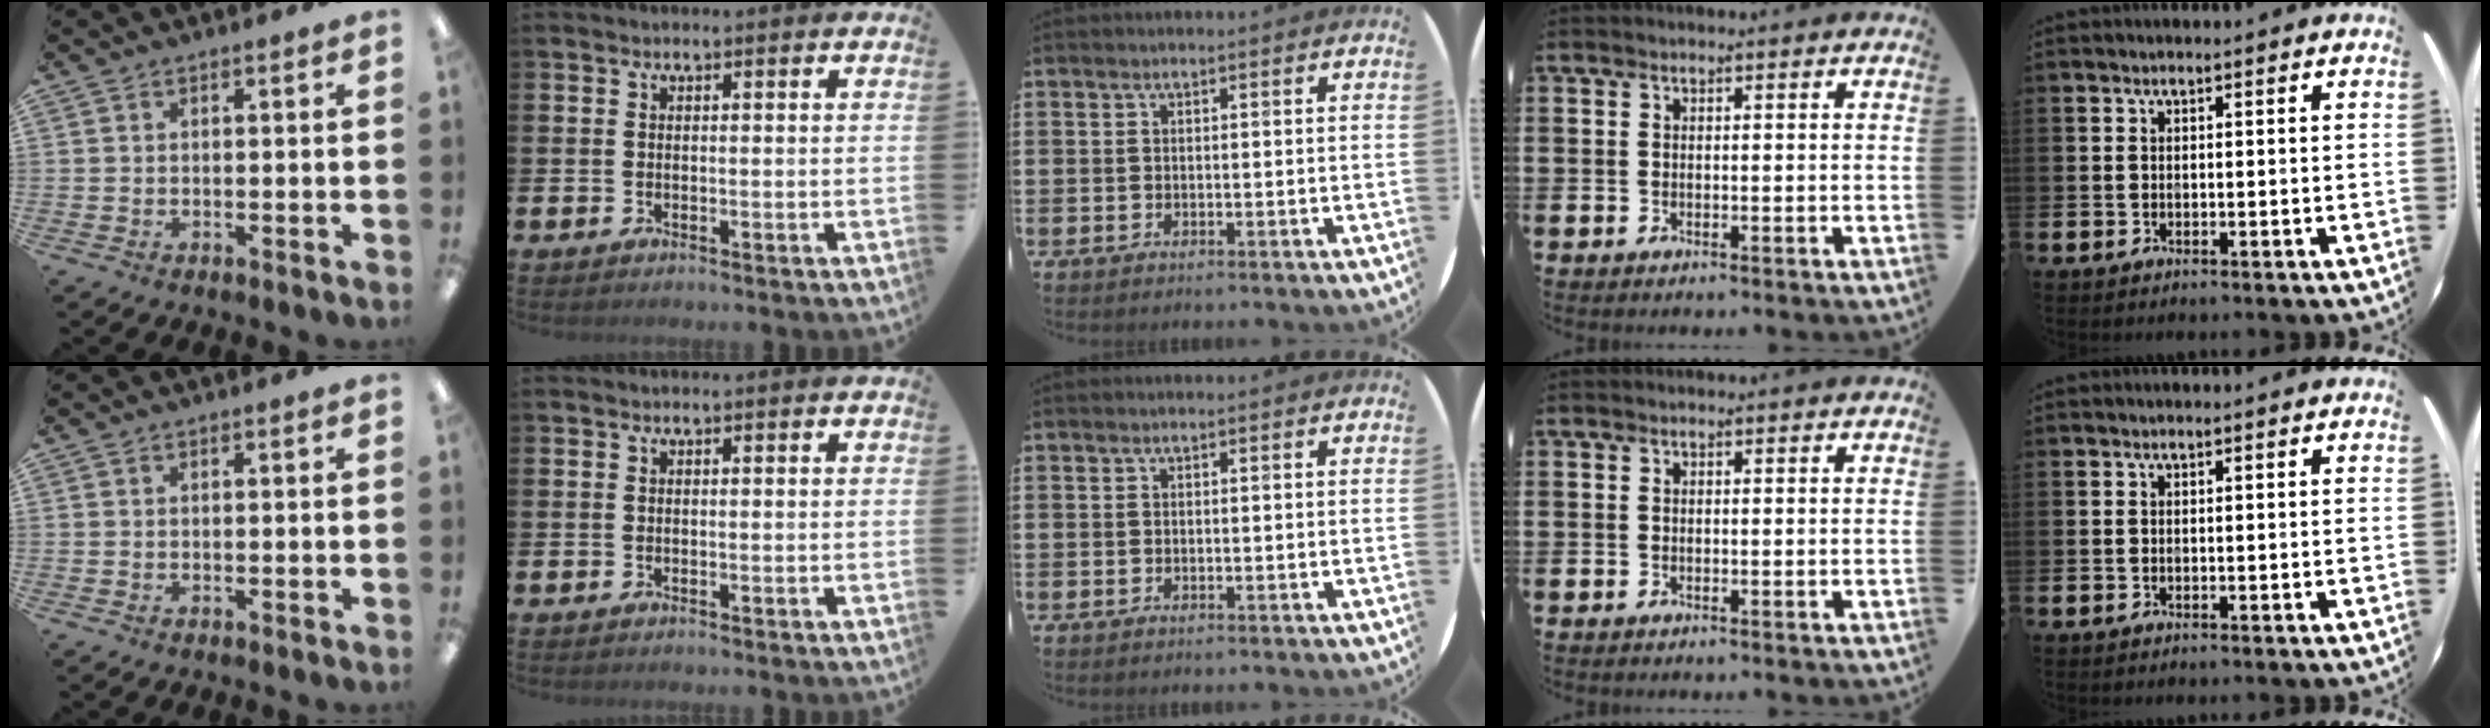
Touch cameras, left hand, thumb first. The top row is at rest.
{}